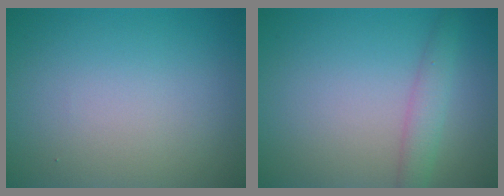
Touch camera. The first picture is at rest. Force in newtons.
{"total": 2.2, "press": 2.2, "slide": 0.1}